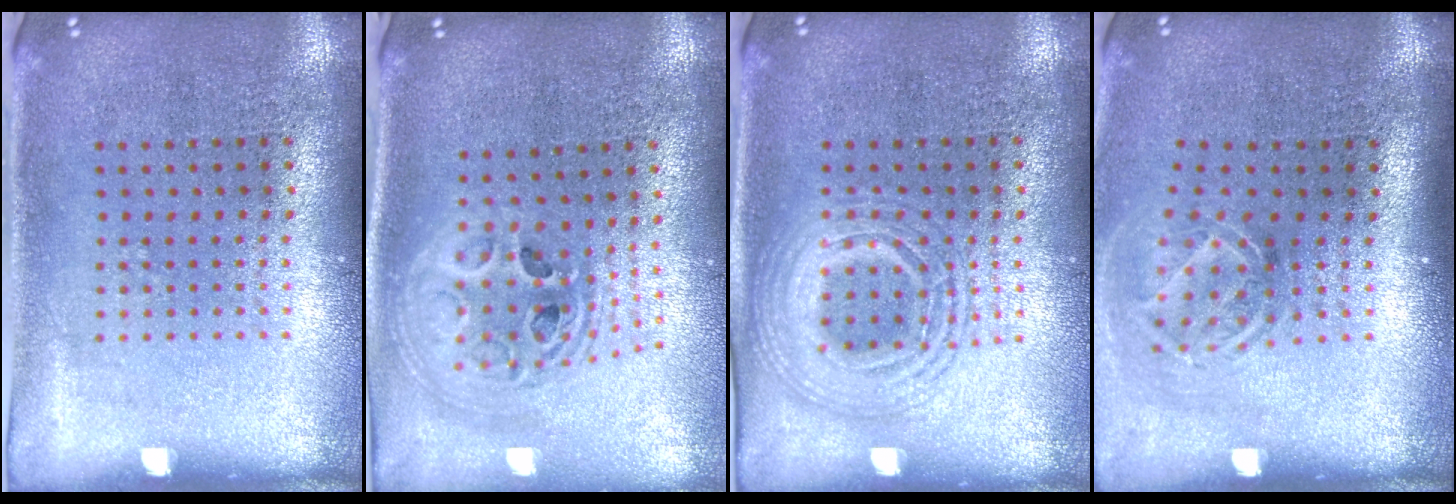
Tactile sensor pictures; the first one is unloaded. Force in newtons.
{"total": 2.4, "press": 1.8, "slide": 1.5}
{"total": 2.6, "press": 2.6, "slide": 0.2}
{"total": 1.8, "press": 1.3, "slide": 1.3}